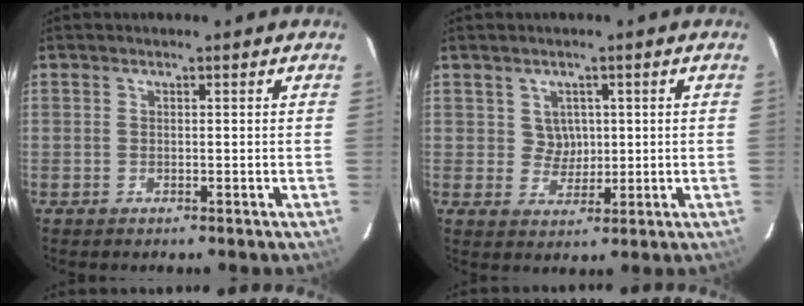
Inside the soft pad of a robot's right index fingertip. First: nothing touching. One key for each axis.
{"total": 3.5, "fx": 0.9, "fy": 3.3, "fz": 0.7, "tx": -0.008, "ty": 0.008, "tz": 0.017}